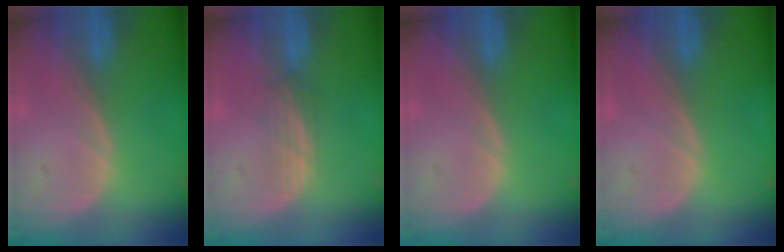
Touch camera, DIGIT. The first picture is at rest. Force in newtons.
{"total": 2.4, "press": 2.3, "slide": 0.6}
{"total": 0.0}
{"total": 0.0}